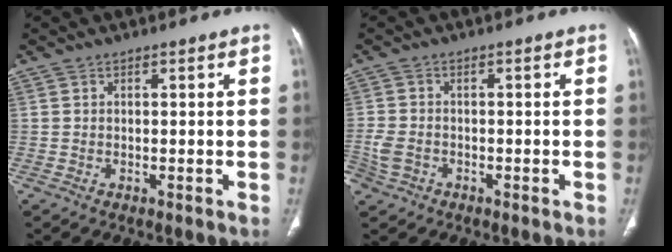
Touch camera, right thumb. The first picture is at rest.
{"total": 5.2, "force": [-2.3, 4.0, 2.5], "torque": [-0.059, 0.014, -0.038]}